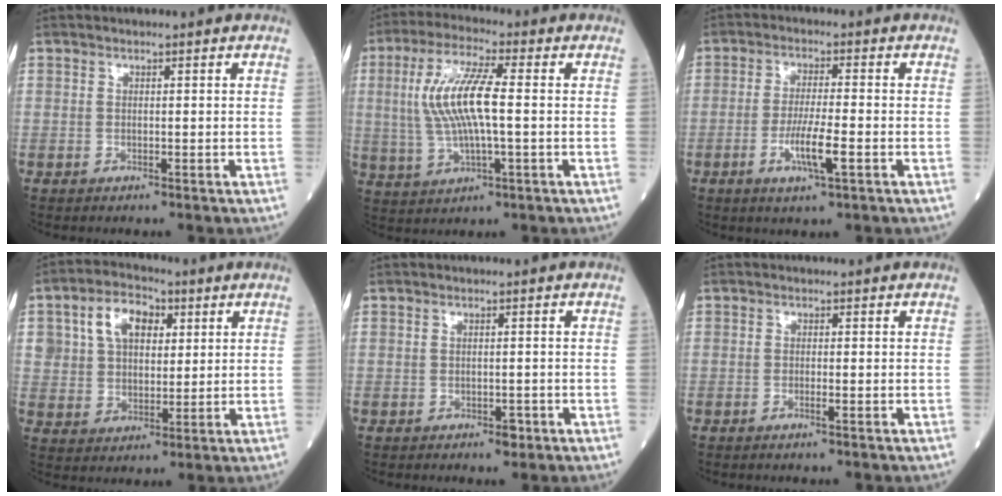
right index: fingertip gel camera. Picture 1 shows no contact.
{"total": 10.6, "force": [0.7, 1.9, 10.4], "torque": [-0.223, 0.008, 0.014]}
{"total": 6.2, "force": [-2.3, 0.3, 5.7], "torque": [-0.107, -0.010, -0.043]}
{"total": 9.0, "force": [3.1, 6.0, 5.9], "torque": [-0.107, 0.026, 0.060]}
{"total": 1.3, "force": [-0.7, 0.6, 0.9], "torque": [-0.010, 0.000, -0.008]}
{"total": 0.9, "force": [-0.5, -0.2, 0.7], "torque": [-0.012, 0.000, -0.010]}